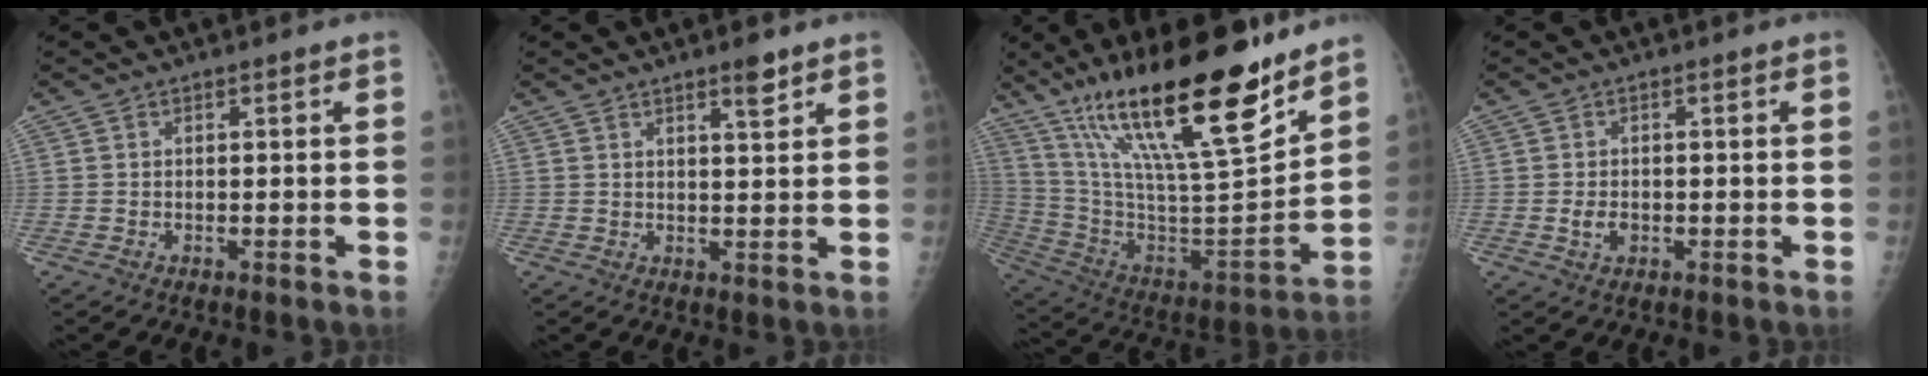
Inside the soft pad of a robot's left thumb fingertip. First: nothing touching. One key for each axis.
{"total": 3.6, "fx": 2.5, "fy": 0.7, "fz": 2.5, "tx": -0.033, "ty": -0.017, "tz": 0.039}
{"total": 29.2, "fx": 19.3, "fy": 6.3, "fz": 21.0, "tx": -0.337, "ty": -0.077, "tz": 0.336}
{"total": 2.4, "fx": -0.5, "fy": 1.7, "fz": 1.7, "tx": -0.026, "ty": 0.001, "tz": -0.006}